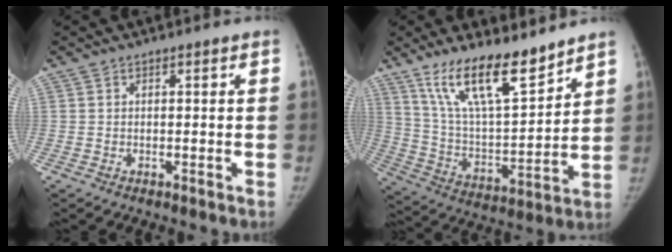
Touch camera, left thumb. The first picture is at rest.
{"total": 17.1, "force": [12.5, 4.9, 10.5], "torque": [-0.152, -0.073, 0.237]}